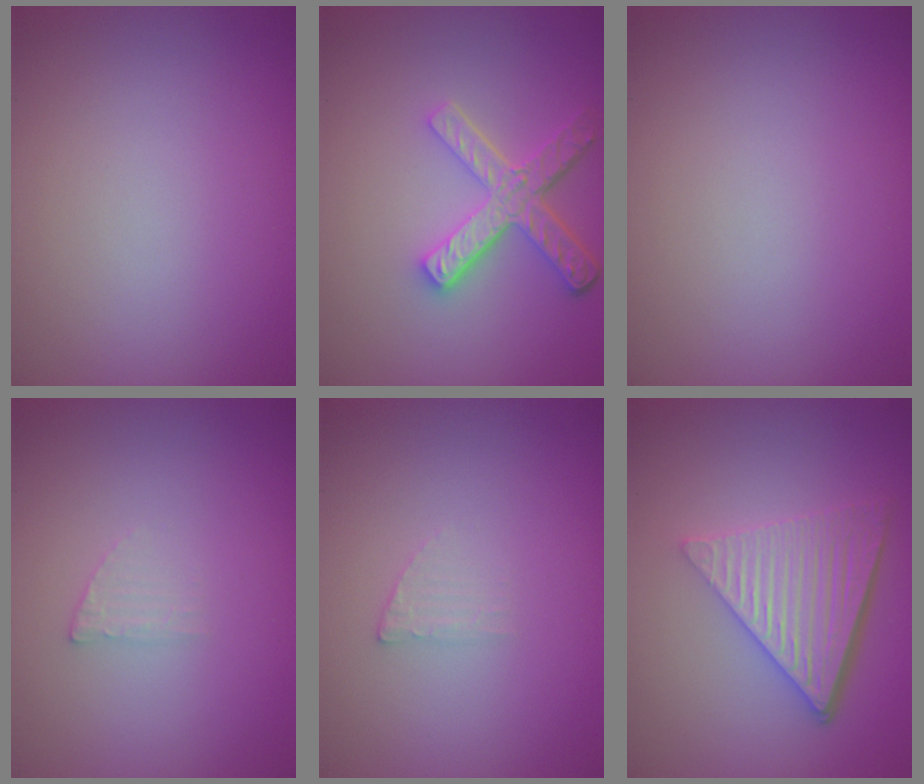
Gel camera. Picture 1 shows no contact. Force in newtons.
{"total": 4.5, "press": 3.3, "slide": 3.0}
{"total": 0.0}
{"total": 1.0, "press": 1.0, "slide": 0.2}
{"total": 1.0, "press": 1.0, "slide": 0.2}
{"total": 6.1, "press": 4.2, "slide": 4.5}